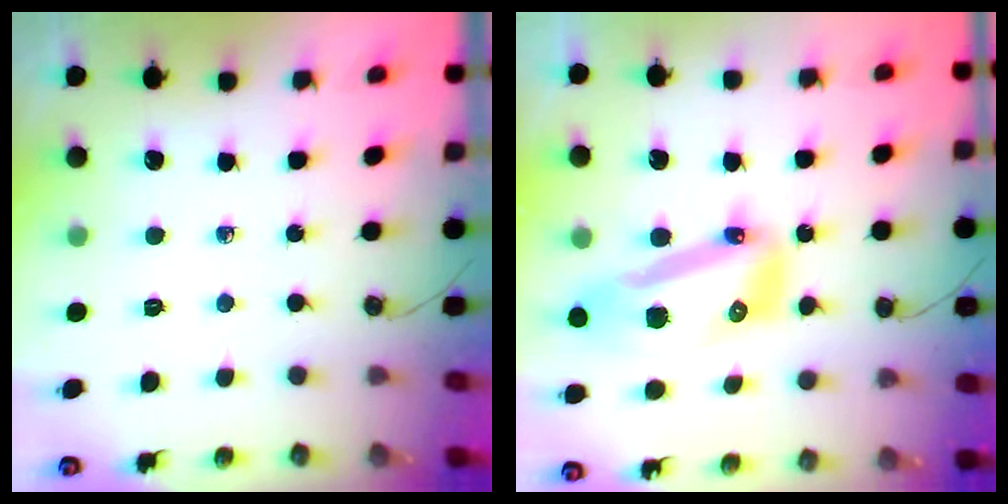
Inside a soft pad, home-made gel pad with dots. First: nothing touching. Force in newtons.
{"total": 14.3, "press": 14.2, "slide": 1.7}